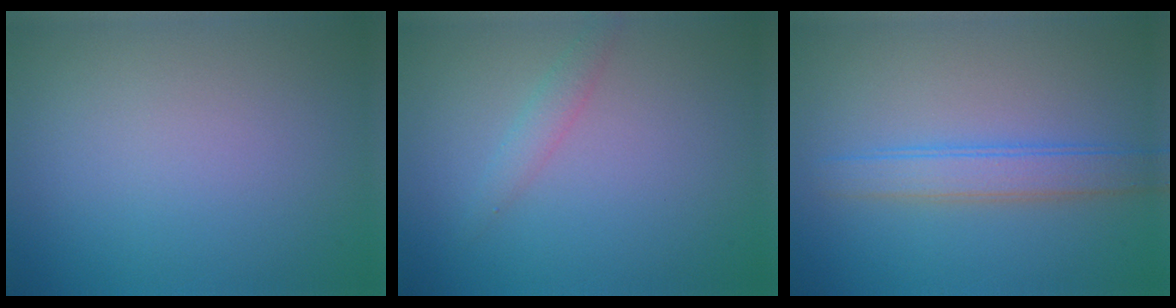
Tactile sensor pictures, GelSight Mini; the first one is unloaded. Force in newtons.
{"total": 1.3, "press": 1.3, "slide": 0.0}
{"total": 3.0, "press": 3.0, "slide": 0.0}